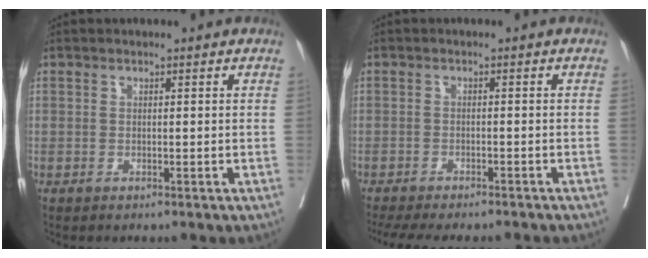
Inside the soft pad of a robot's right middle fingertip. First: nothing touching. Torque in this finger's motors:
{"motor_torque": [0.73, -0.73, 0.34, 0.05]}